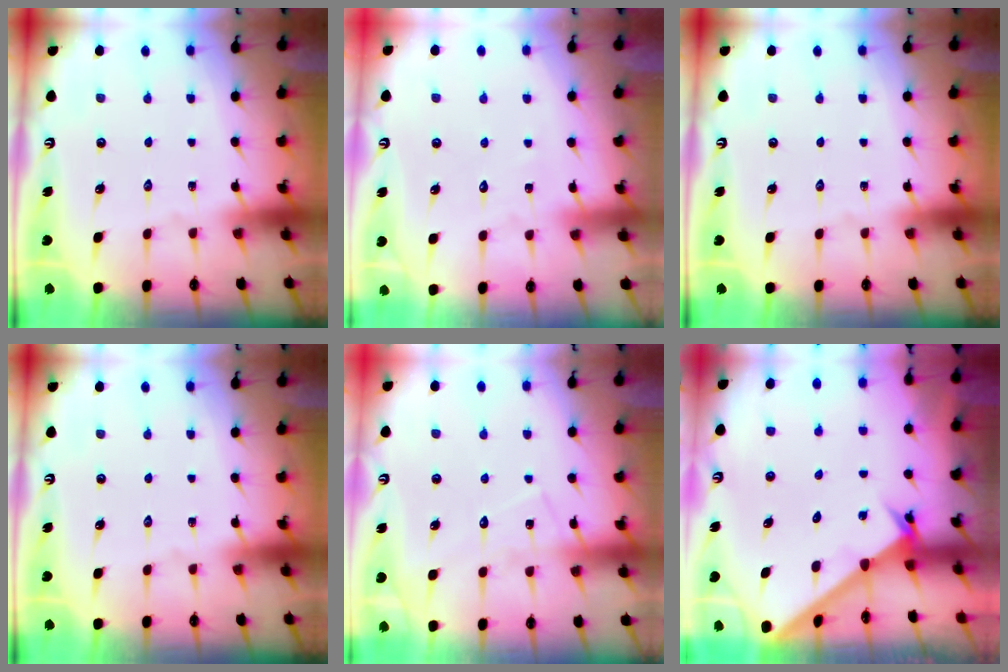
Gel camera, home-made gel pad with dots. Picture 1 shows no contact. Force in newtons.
{"total": 2.9, "press": 2.9, "slide": 0.3}
{"total": 0.0}
{"total": 0.0}
{"total": 8.1, "press": 8.1, "slide": 0.5}
{"total": 1.8, "press": 1.8, "slide": 0.2}